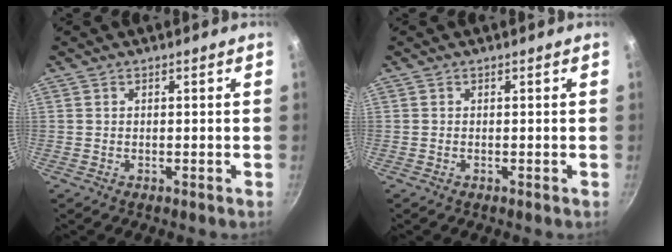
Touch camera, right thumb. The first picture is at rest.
{"total": 0.0}